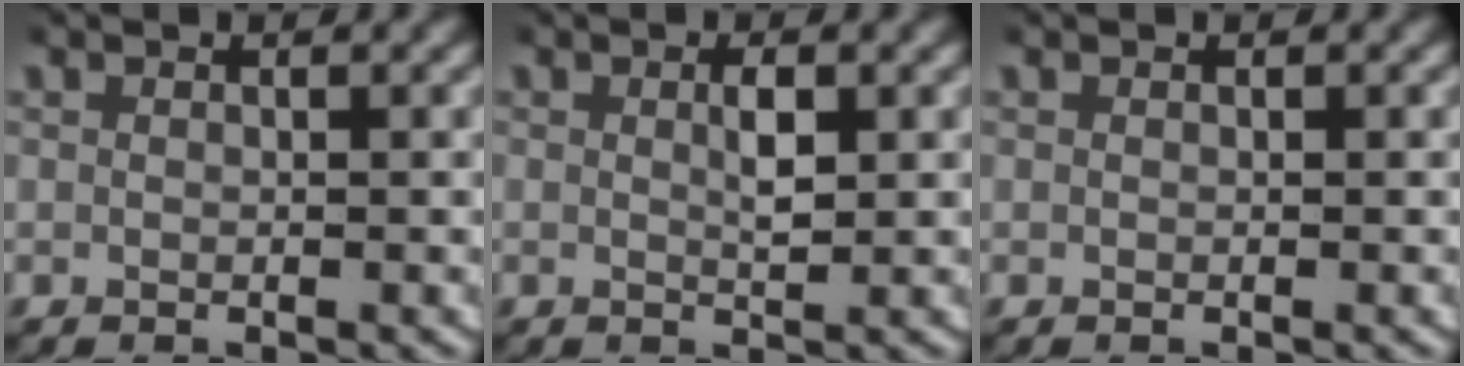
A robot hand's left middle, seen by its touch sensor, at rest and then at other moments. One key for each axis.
{"total": 1.6, "fx": 0.4, "fy": 0.4, "fz": 1.5, "tx": -0.023, "ty": -0.006, "tz": 0.008}
{"total": 0.0}